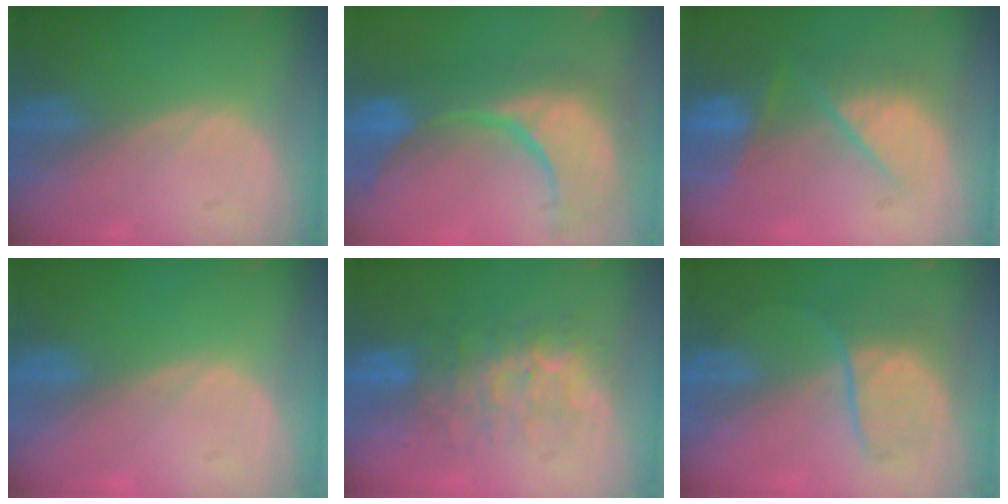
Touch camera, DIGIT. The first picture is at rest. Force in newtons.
{"total": 13.2, "press": 11.6, "slide": 6.2}
{"total": 9.6, "press": 8.2, "slide": 5.0}
{"total": 0.0}
{"total": 7.7, "press": 7.6, "slide": 1.4}
{"total": 6.6, "press": 6.5, "slide": 1.3}